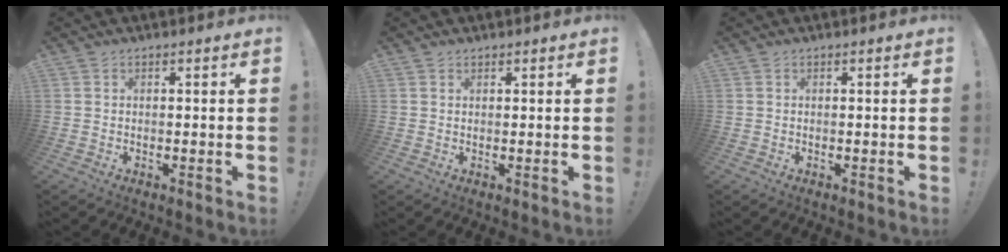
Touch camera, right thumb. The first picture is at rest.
{"total": 0.8, "force": [0.7, 0.1, -0.2], "torque": [0.010, -0.006, 0.015]}
{"total": 0.0}